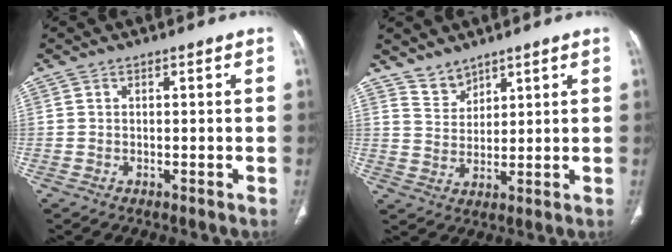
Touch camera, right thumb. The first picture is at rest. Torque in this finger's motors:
{"motor_torque": [-0.53, 0.34, 0.44, -0.04, 0.01]}